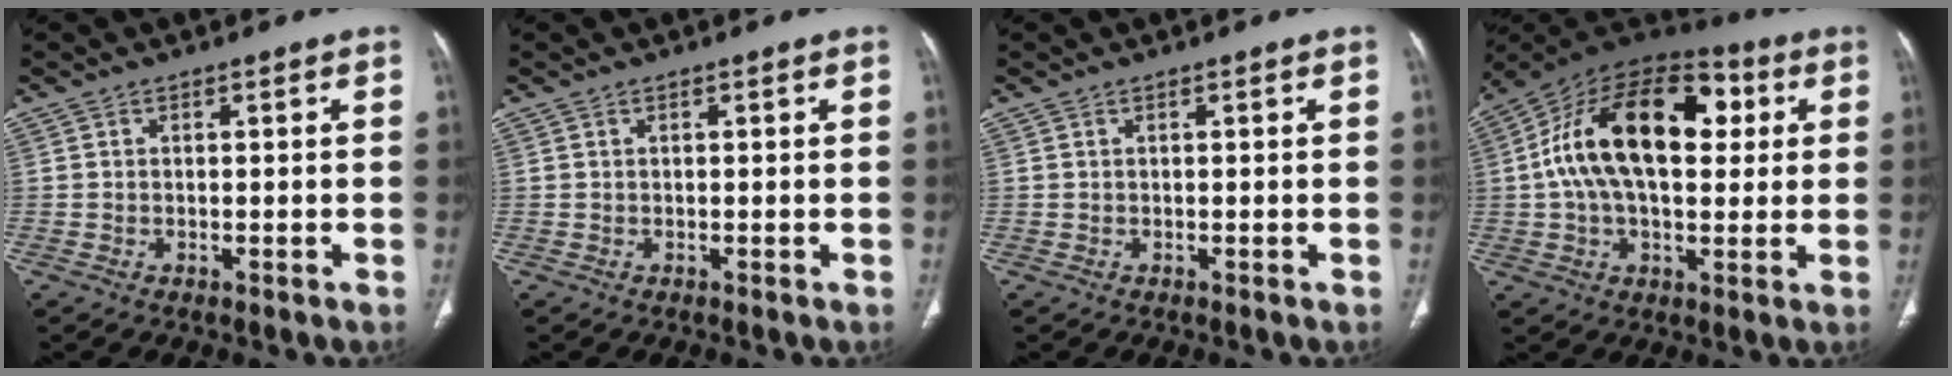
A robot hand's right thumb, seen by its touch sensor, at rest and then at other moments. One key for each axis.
{"total": 0.0}
{"total": 0.0}
{"total": 23.4, "fx": 4.2, "fy": 13.4, "fz": 18.8, "tx": -0.309, "ty": 0.030, "tz": 0.060}